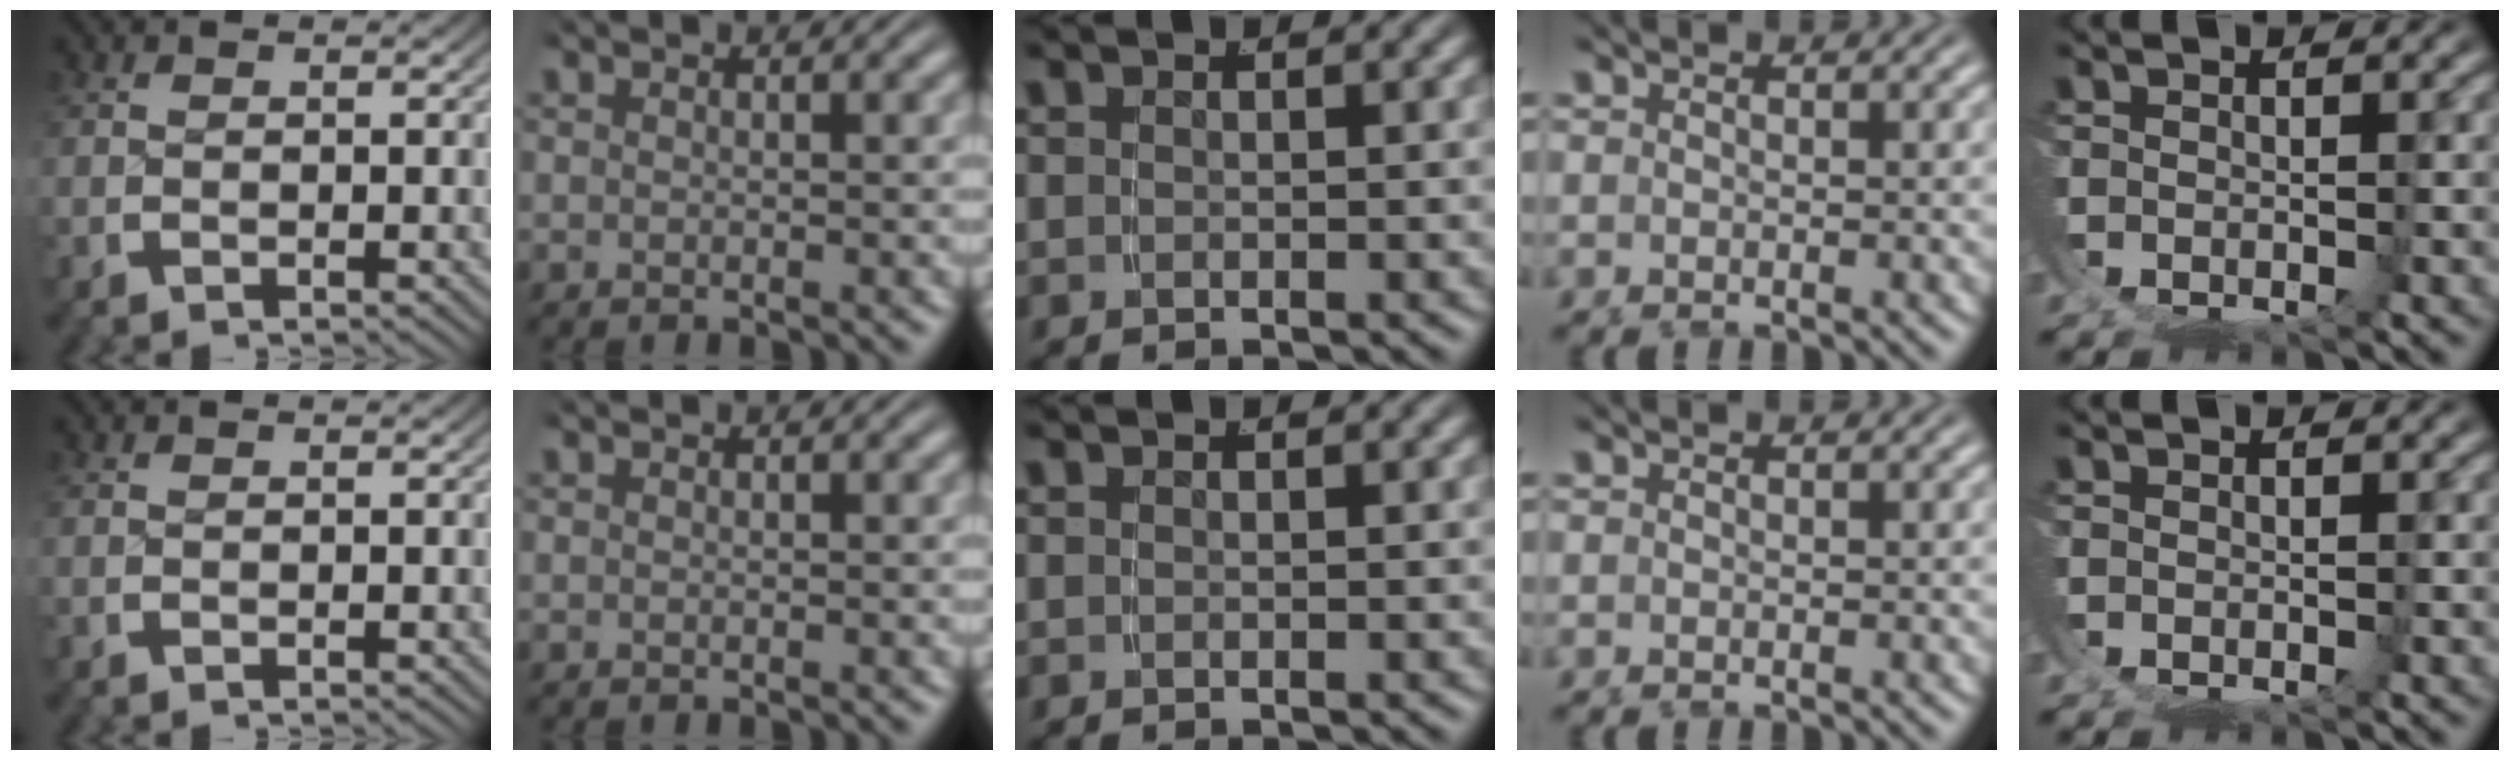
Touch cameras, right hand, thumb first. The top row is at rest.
{}